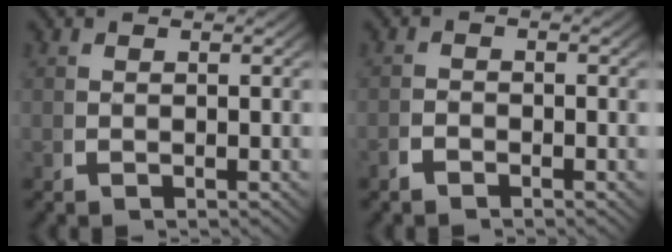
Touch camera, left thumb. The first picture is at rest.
{"total": 1.2, "force": [-1.0, 0.6, 0.0], "torque": [0.003, -0.005, -0.022]}